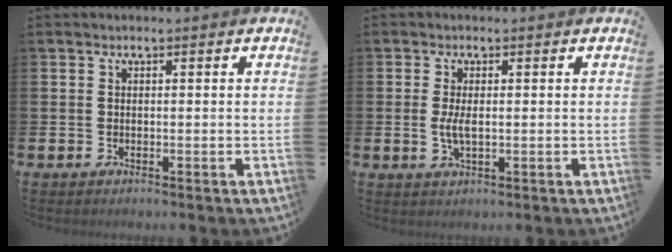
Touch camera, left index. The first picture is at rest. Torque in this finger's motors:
{"motor_torque": [0.72, -0.17, 0.12, 0.17]}